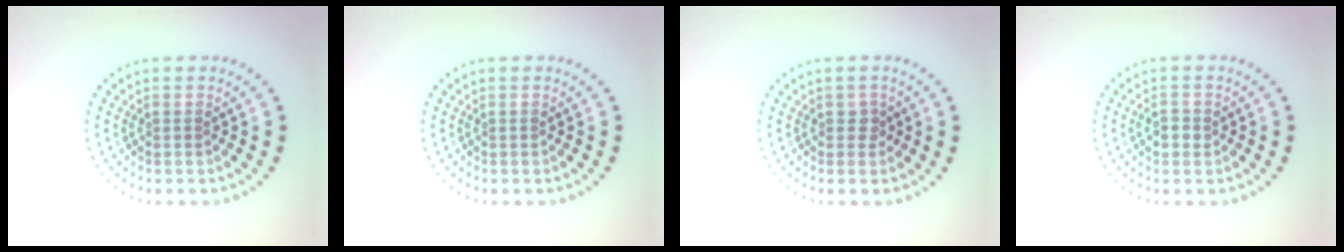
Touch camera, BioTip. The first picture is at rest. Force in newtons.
{"total": 0.0}
{"total": 1.0, "press": 0.9, "slide": 0.3}
{"total": 1.3, "press": 1.3, "slide": 0.2}